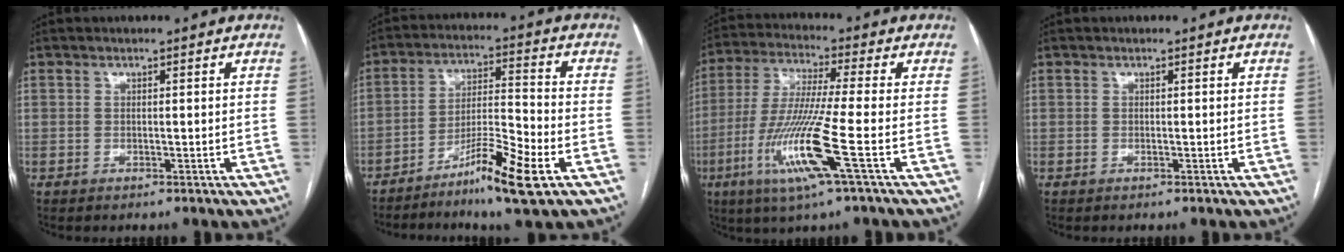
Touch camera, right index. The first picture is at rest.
{"total": 11.7, "force": [-6.3, 0.2, 9.9], "torque": [-0.180, -0.013, -0.111]}
{"total": 13.5, "force": [-4.9, -1.1, 12.6], "torque": [-0.262, -0.026, -0.100]}
{"total": 0.0}